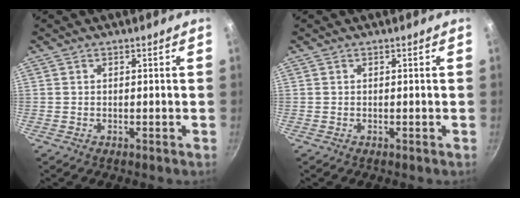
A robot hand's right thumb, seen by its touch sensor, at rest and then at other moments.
{"total": 0.0}